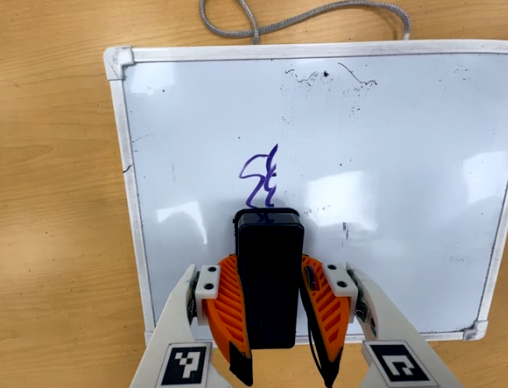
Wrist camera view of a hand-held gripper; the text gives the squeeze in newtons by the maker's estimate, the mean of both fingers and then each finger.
{"total": 6.5, "left": 5.5, "right": 7.4}